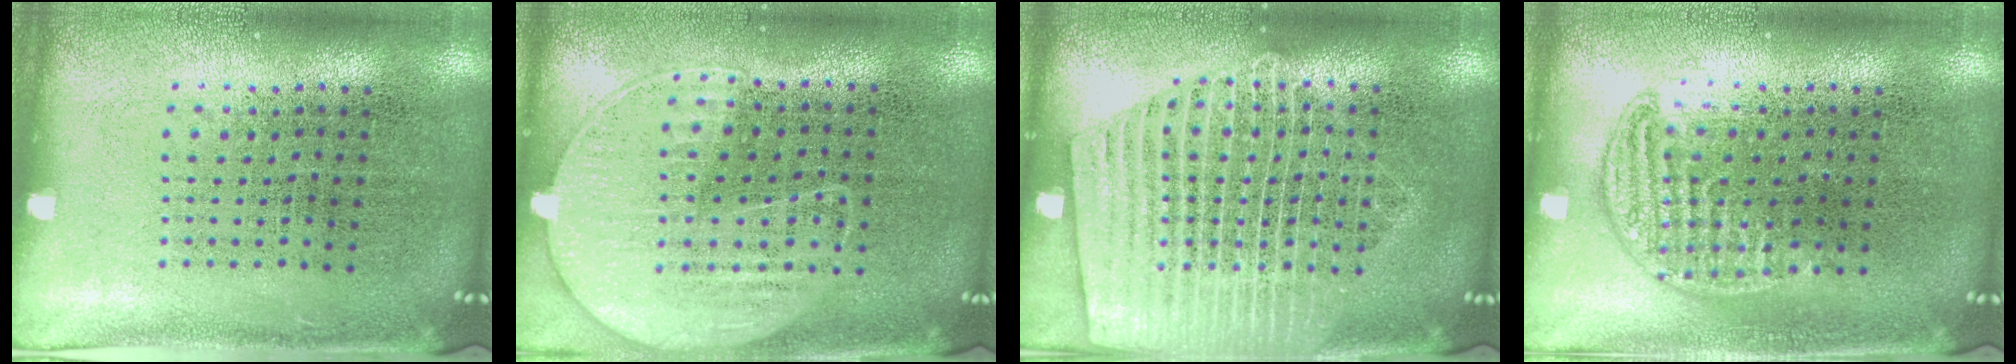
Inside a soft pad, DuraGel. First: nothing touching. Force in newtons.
{"total": 1.3, "press": 1.1, "slide": 0.6}
{"total": 2.0, "press": 2.0, "slide": 0.2}
{"total": 0.8, "press": 0.8, "slide": 0.3}